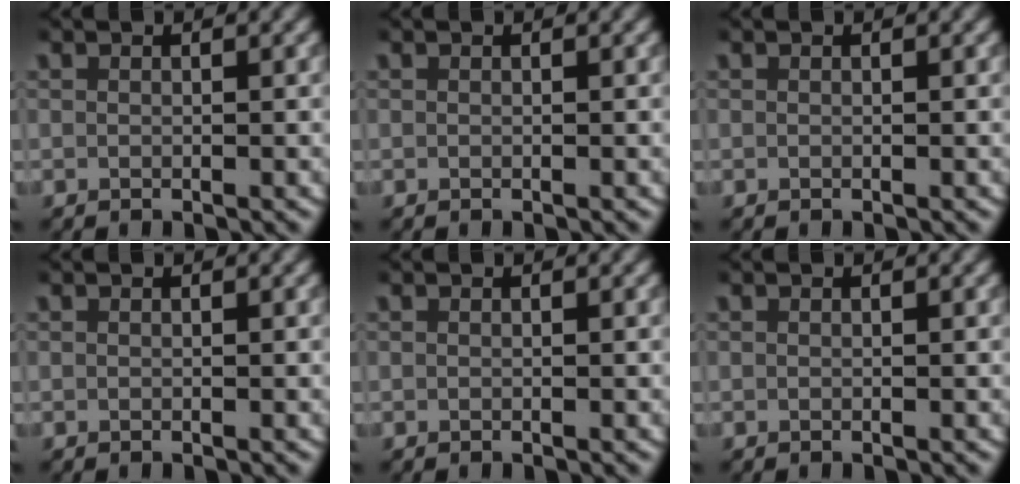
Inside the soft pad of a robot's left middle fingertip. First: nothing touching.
{"total": 0.0}
{"total": 0.0}
{"total": 0.0}
{"total": 0.0}
{"total": 0.0}